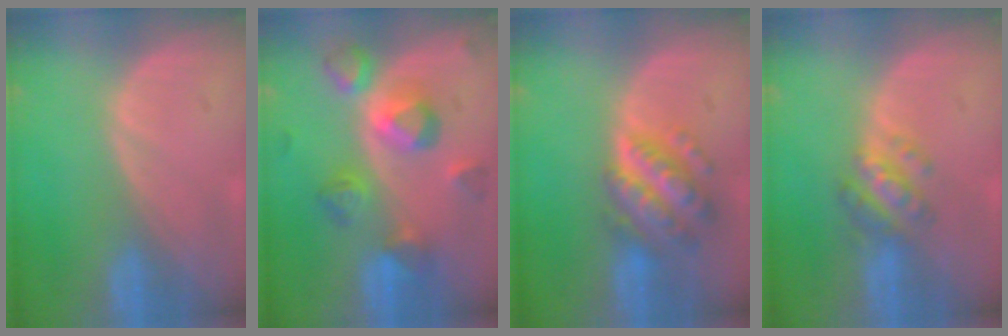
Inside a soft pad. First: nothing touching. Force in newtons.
{"total": 8.5, "press": 8.5, "slide": 0.4}
{"total": 7.7, "press": 7.7, "slide": 0.5}
{"total": 5.2, "press": 5.0, "slide": 1.5}